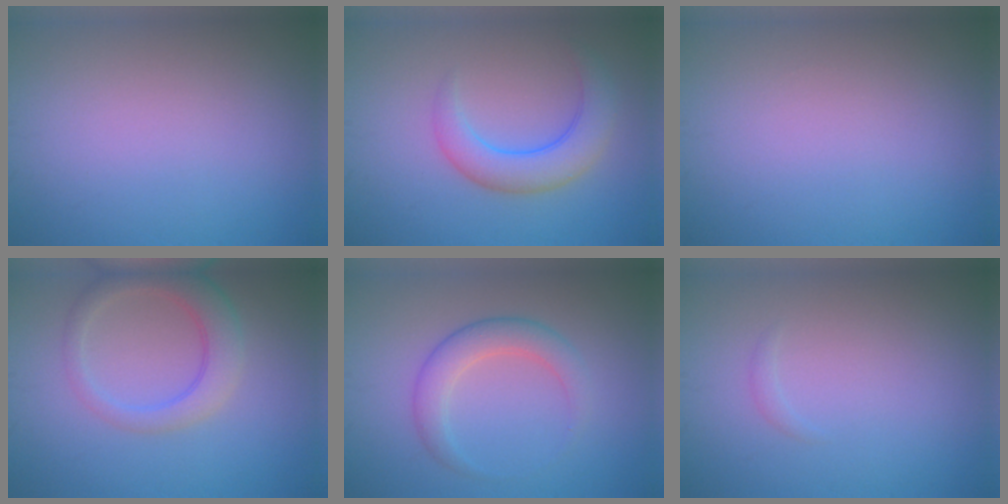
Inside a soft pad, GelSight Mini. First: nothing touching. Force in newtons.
{"total": 4.2, "press": 4.2, "slide": 0.3}
{"total": 0.0}
{"total": 4.1, "press": 4.0, "slide": 0.3}
{"total": 3.2, "press": 3.2, "slide": 0.3}
{"total": 0.6, "press": 0.5, "slide": 0.1}